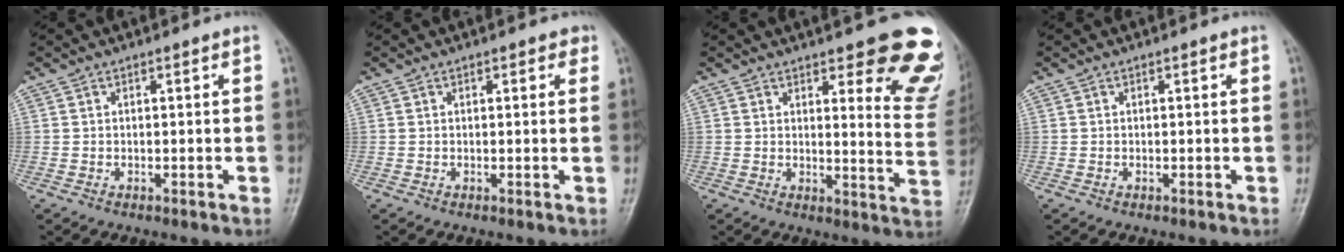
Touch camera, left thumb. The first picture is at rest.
{"total": 1.5, "force": [0.8, 0.8, 0.9], "torque": [0.000, -0.001, 0.005]}
{"total": 14.4, "force": [9.0, 4.2, 10.4], "torque": [-0.074, -0.060, 0.096]}
{"total": 0.0}